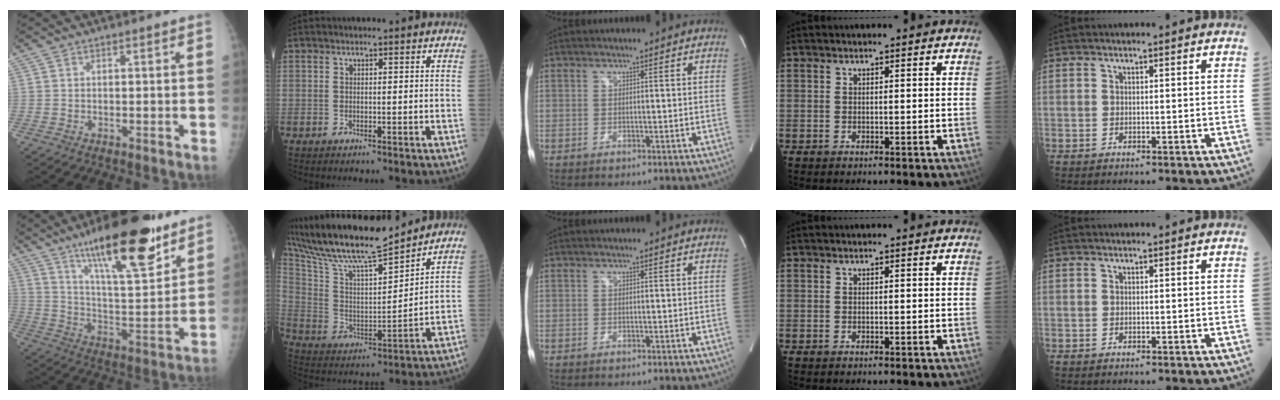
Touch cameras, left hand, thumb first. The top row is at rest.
{"thumb": {"total": 23.6, "force": [15.4, 6.2, 16.8], "torque": [-0.242, -0.072, 0.254]}, "index": {"total": 20.4, "force": [17.6, 1.9, 10.1], "torque": [-0.199, 0.020, 0.313]}}